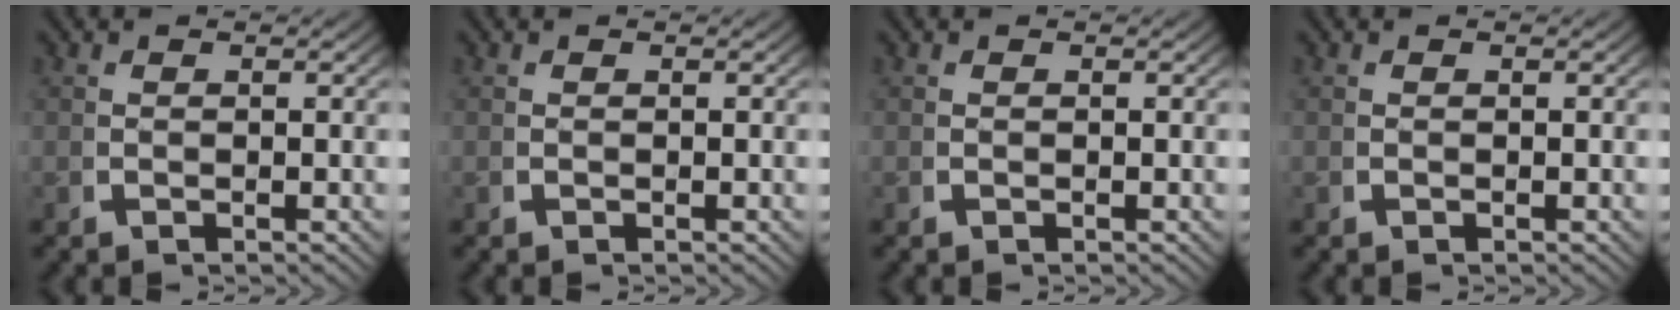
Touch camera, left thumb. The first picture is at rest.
{"total": 0.0}
{"total": 0.0}
{"total": 0.0}